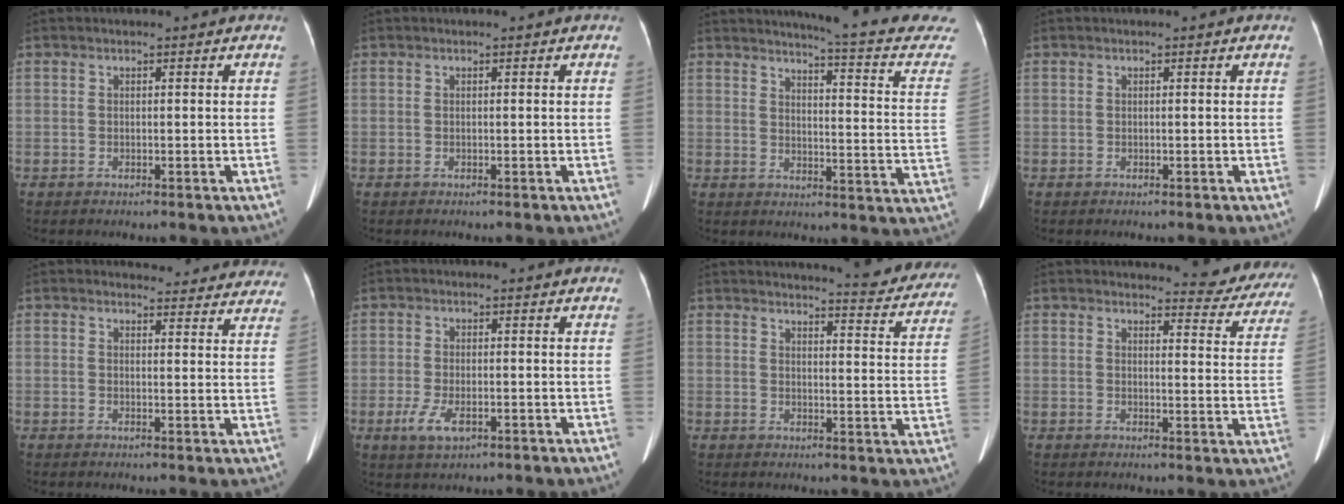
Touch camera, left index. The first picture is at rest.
{"total": 0.0}
{"total": 17.3, "force": [15.9, 0.7, 6.8], "torque": [-0.083, -0.083, 0.164]}
{"total": 0.0}
{"total": 14.2, "force": [13.6, 3.8, 1.6], "torque": [0.019, -0.035, 0.126]}
{"total": 4.2, "force": [-1.7, 1.8, 3.4], "torque": [-0.078, -0.008, -0.024]}
{"total": 15.3, "force": [14.6, 1.6, 4.2], "torque": [-0.033, -0.068, 0.146]}
{"total": 10.3, "force": [10.0, 2.0, 1.6], "torque": [0.006, -0.044, 0.088]}